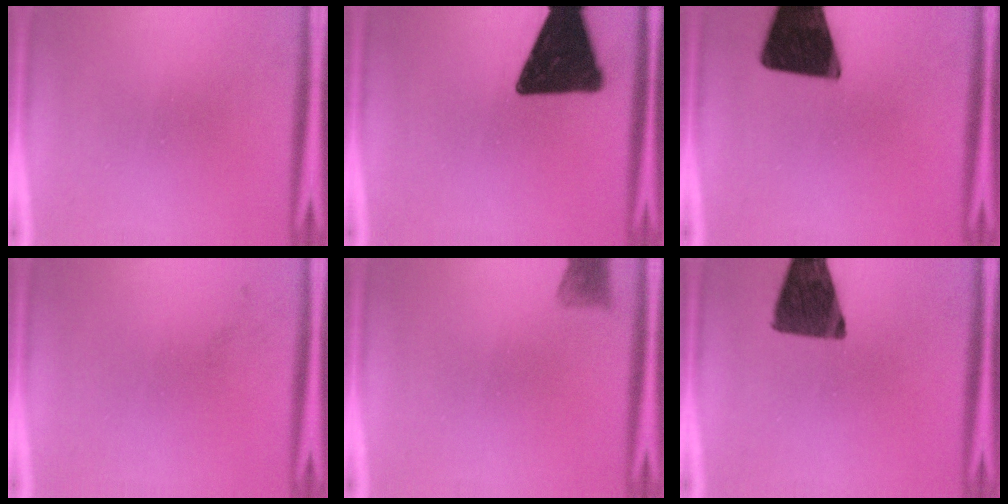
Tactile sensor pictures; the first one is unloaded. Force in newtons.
{"total": 17.6}
{"total": 19.6}
{"total": 1.1}
{"total": 2.0}
{"total": 13.7}